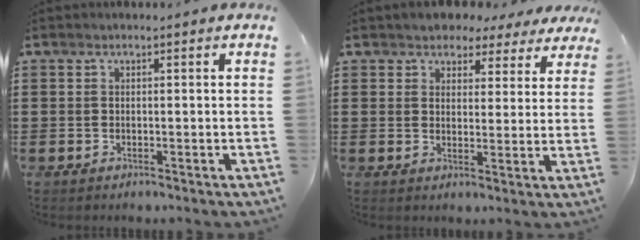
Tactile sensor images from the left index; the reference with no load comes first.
{"total": 3.8, "force": [3.3, 1.8, 0.4], "torque": [-0.020, -0.009, 0.055]}